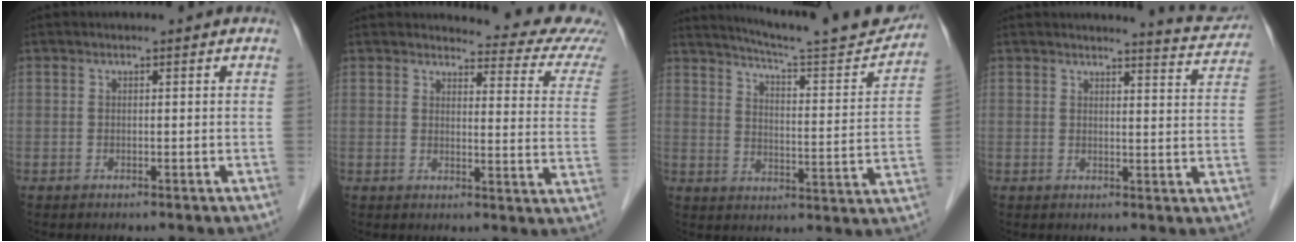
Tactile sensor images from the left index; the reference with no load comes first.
{"total": 13.3, "force": [13.0, 1.3, 2.4], "torque": [-0.003, -0.081, 0.113]}
{"total": 19.4, "force": [18.1, 0.6, 6.8], "torque": [-0.103, -0.045, 0.240]}
{"total": 6.2, "force": [6.2, 0.0, 0.4], "torque": [-0.013, -0.026, 0.058]}